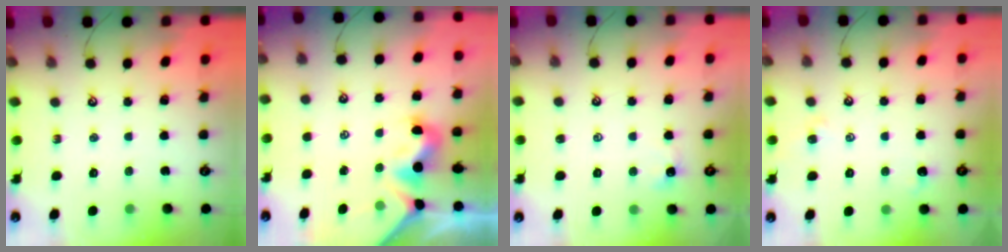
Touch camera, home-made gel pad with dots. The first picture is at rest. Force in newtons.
{"total": 1.9, "press": 1.8, "slide": 0.7}
{"total": 0.0}
{"total": 1.1, "press": 1.0, "slide": 0.5}